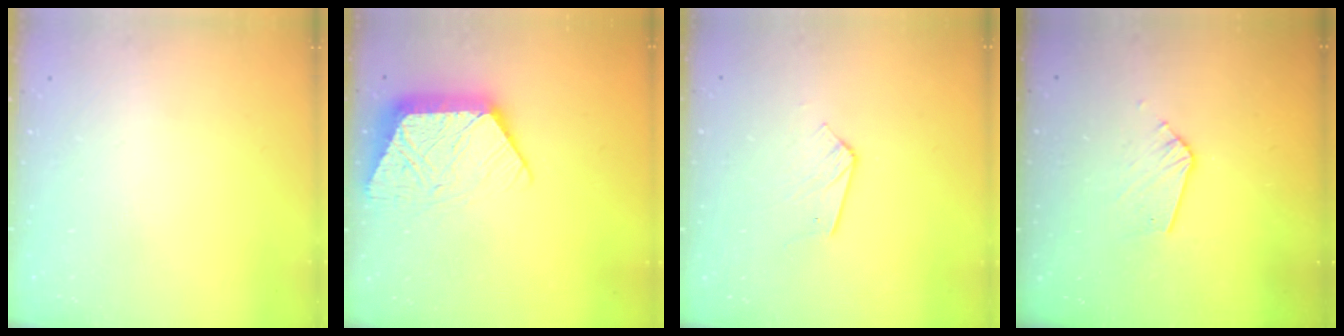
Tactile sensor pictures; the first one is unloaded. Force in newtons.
{"total": 13.5, "press": 13.4, "slide": 1.0}
{"total": 6.0, "press": 5.9, "slide": 0.4}
{"total": 6.8, "press": 6.8, "slide": 0.4}